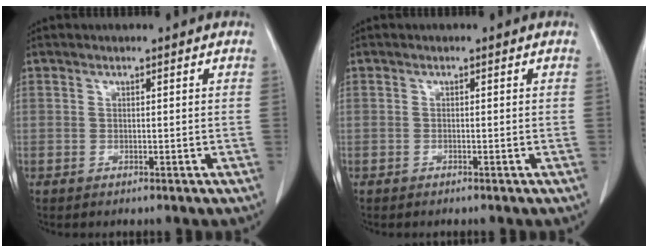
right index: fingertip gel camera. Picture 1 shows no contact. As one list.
[{"total": 0.0}]